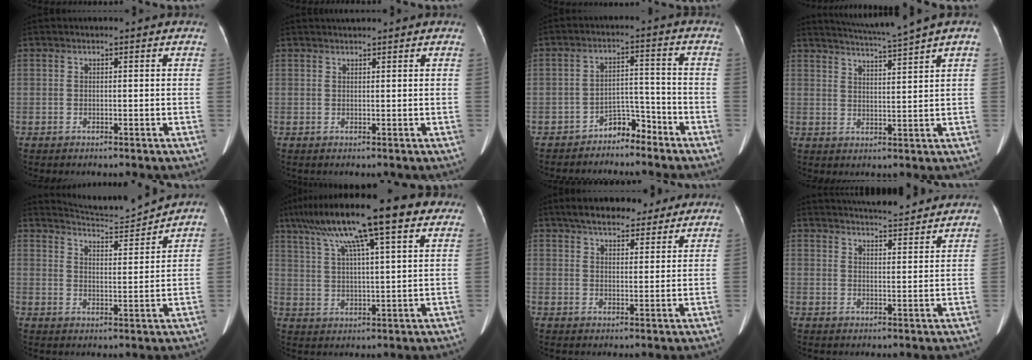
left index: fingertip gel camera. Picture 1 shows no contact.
{"total": 1.5, "force": [1.4, -0.1, 0.5], "torque": [-0.006, 0.016, 0.028]}
{"total": 4.5, "force": [-4.0, 1.6, 1.3], "torque": [-0.016, 0.009, -0.066]}
{"total": 7.1, "force": [6.2, -1.6, 3.1], "torque": [-0.055, 0.001, 0.097]}
{"total": 6.7, "force": [6.6, -1.1, -0.4], "torque": [-0.009, -0.007, 0.112]}
{"total": 18.5, "force": [11.8, 2.3, 14.0], "torque": [-0.246, 0.051, 0.183]}
{"total": 11.2, "force": [9.1, 4.0, 5.3], "torque": [-0.068, 0.030, 0.129]}
{"total": 12.5, "force": [11.9, 1.6, 3.8], "torque": [-0.054, 0.010, 0.154]}